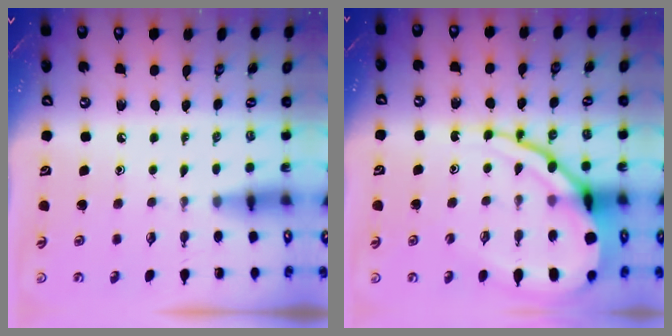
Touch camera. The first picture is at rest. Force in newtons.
{"total": 16.7, "press": 16.6, "slide": 1.6}